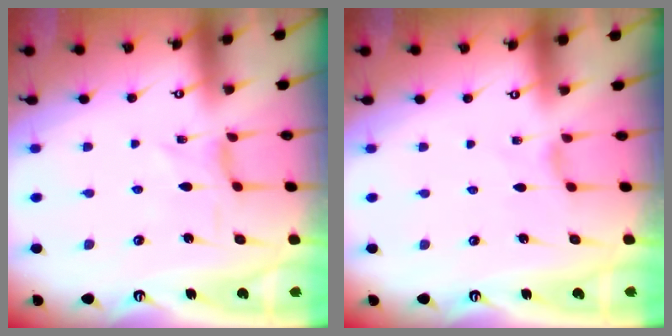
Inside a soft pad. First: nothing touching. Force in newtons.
{"total": 0.7, "press": 0.6, "slide": 0.3}